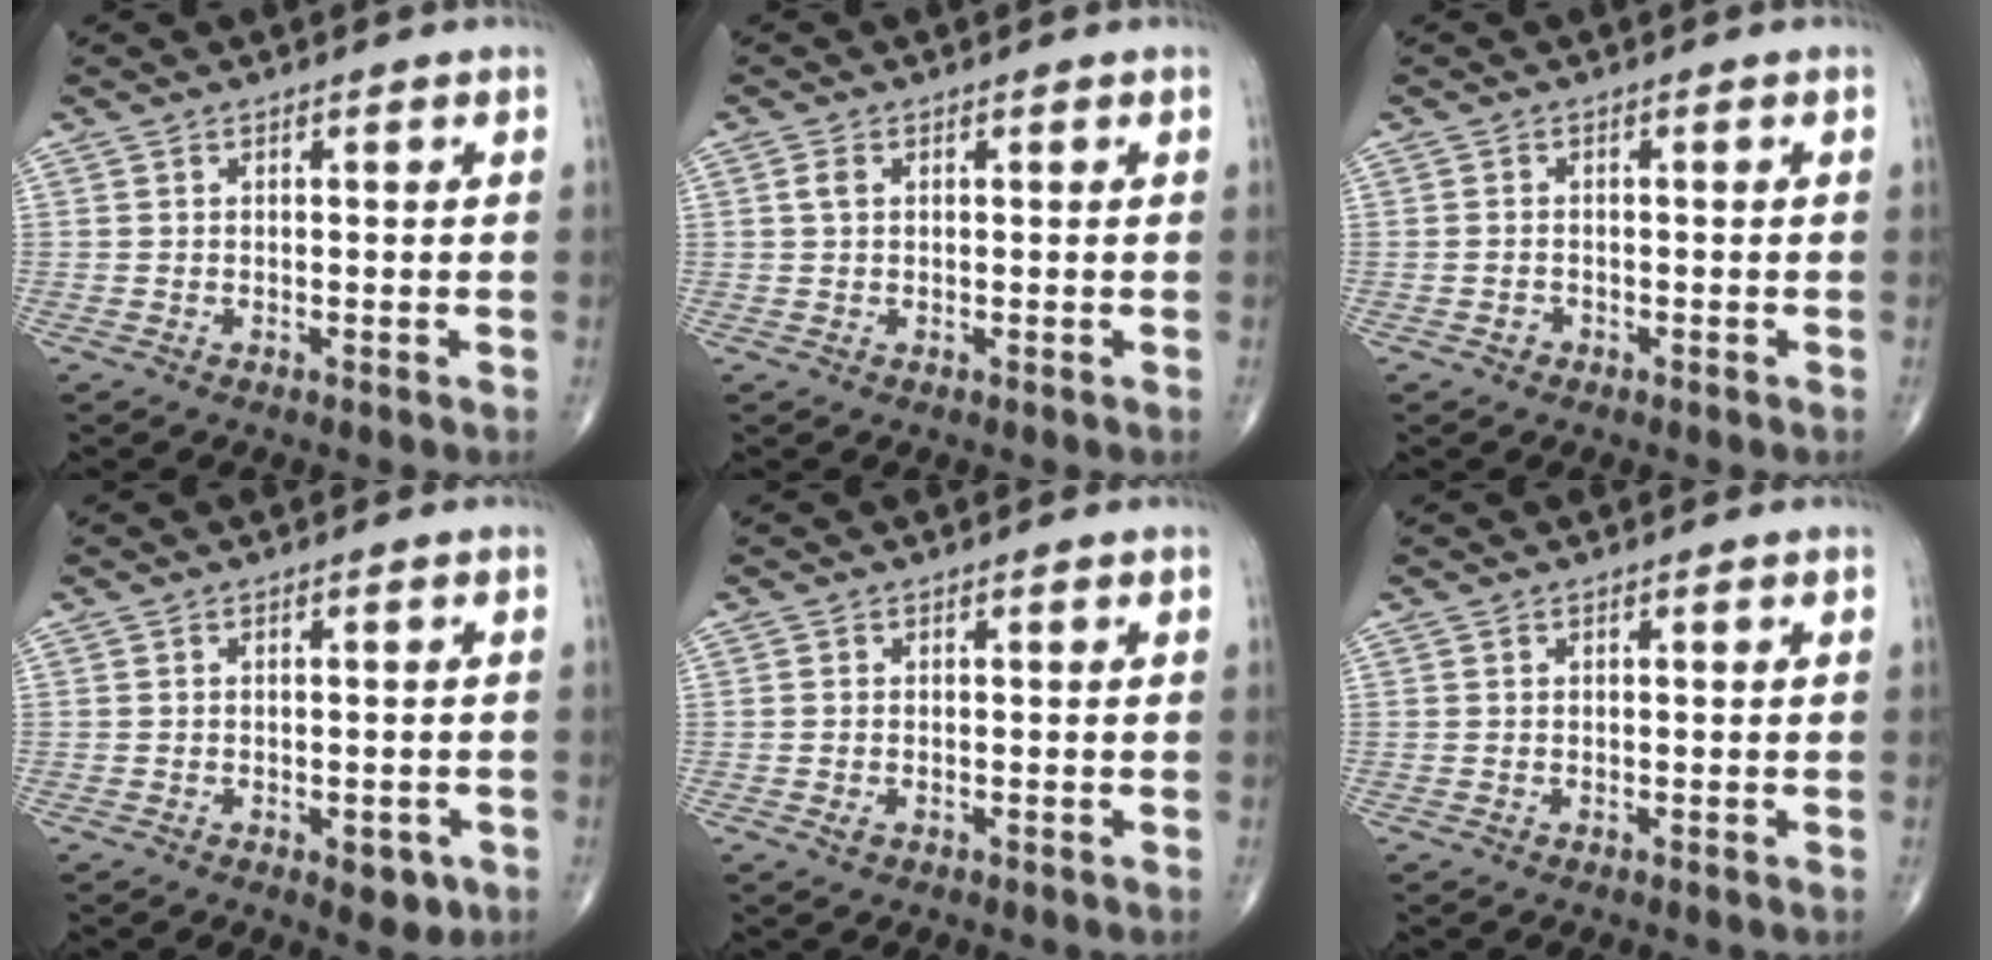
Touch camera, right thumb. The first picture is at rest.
{"total": 1.5, "force": [0.4, 1.0, 1.1], "torque": [-0.024, 0.004, 0.007]}
{"total": 1.0, "force": [-0.6, 0.8, 0.2], "torque": [-0.001, 0.006, -0.012]}
{"total": 3.8, "force": [-1.6, 1.9, 2.9], "torque": [-0.021, 0.003, -0.014]}
{"total": 1.0, "force": [-0.3, 0.6, 0.7], "torque": [-0.016, 0.003, -0.004]}
{"total": 0.0}